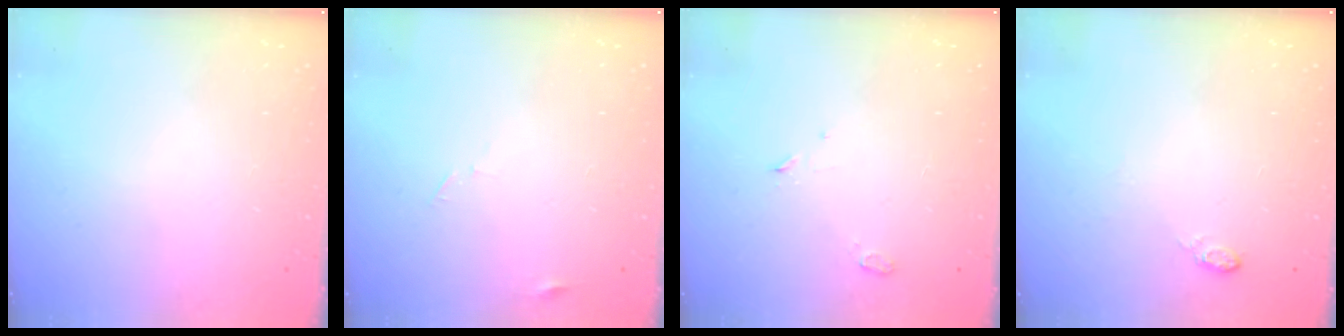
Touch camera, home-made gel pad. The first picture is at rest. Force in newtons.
{"total": 2.8, "press": 2.8, "slide": 0.2}
{"total": 2.7, "press": 2.6, "slide": 0.8}
{"total": 5.4, "press": 5.4, "slide": 0.7}